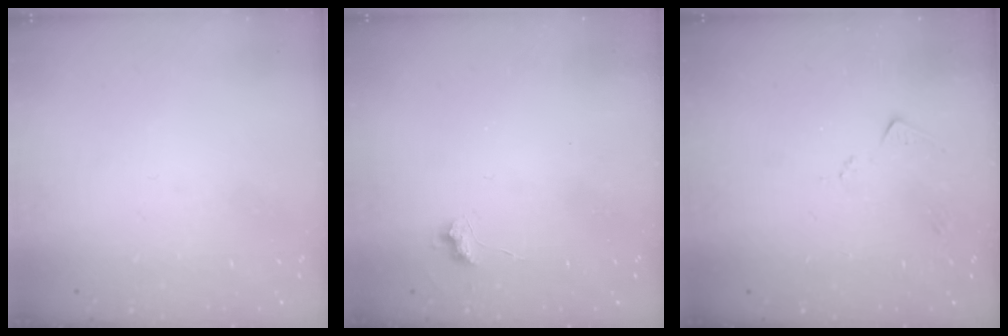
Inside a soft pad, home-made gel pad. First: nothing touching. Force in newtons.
{"total": 4.2, "press": 4.1, "slide": 0.6}
{"total": 5.4, "press": 5.3, "slide": 0.6}